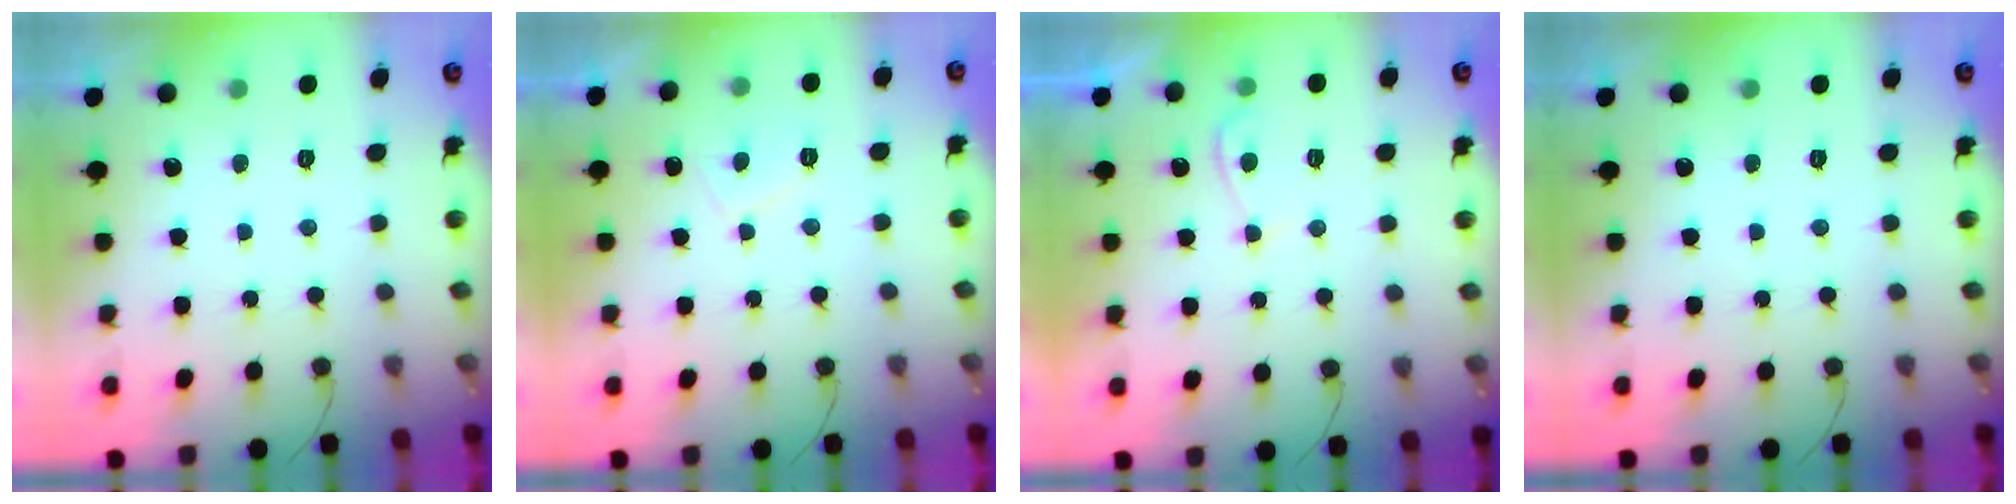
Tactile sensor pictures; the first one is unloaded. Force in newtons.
{"total": 2.1, "press": 2.0, "slide": 0.7}
{"total": 3.0, "press": 3.0, "slide": 0.4}
{"total": 0.0}